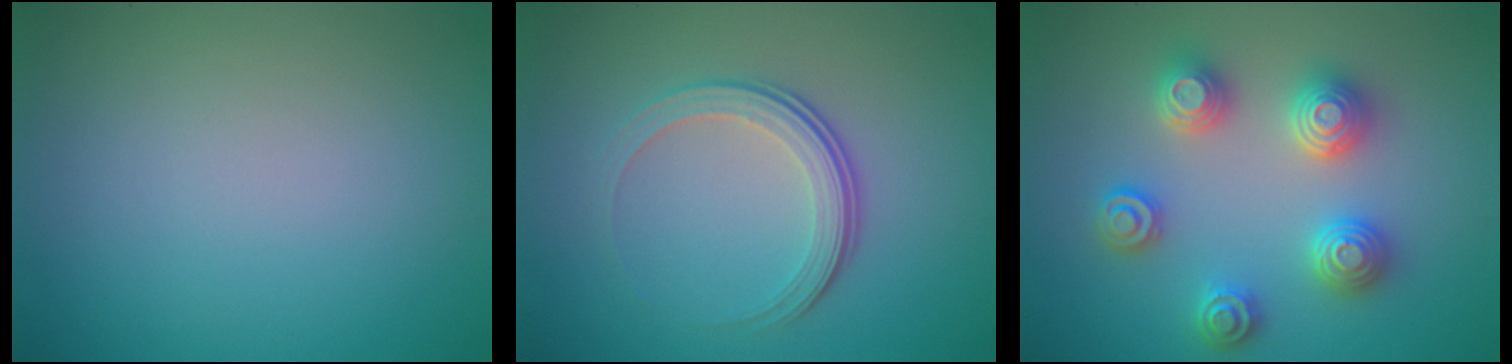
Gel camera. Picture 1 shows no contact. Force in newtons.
{"total": 3.7, "press": 2.5, "slide": 2.8}
{"total": 4.8, "press": 4.8, "slide": 0.6}